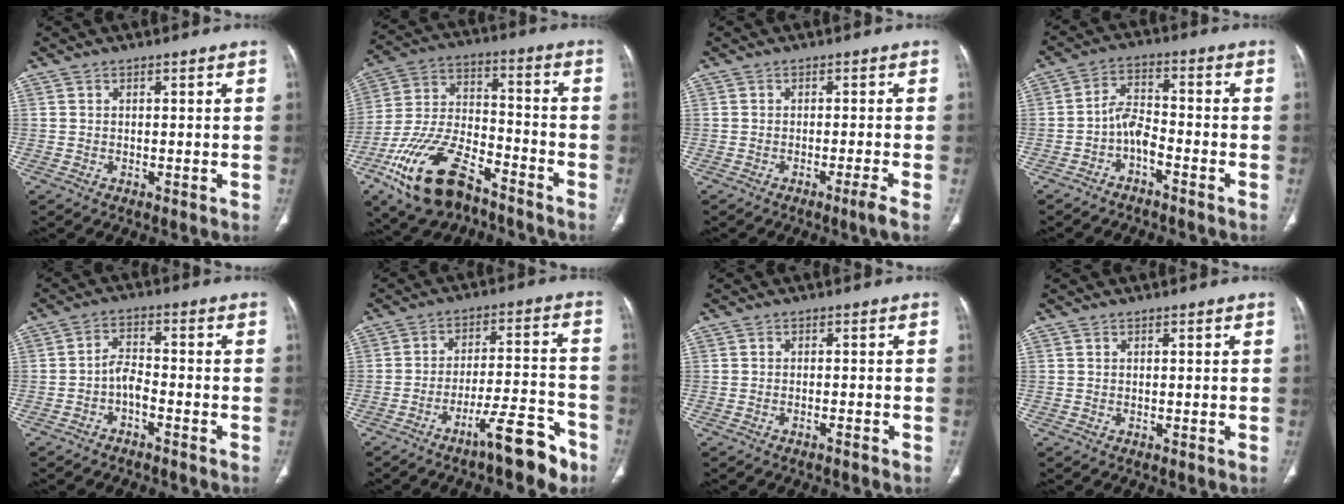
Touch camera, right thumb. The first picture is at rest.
{"total": 19.1, "force": [-11.6, 9.1, 12.1], "torque": [-0.237, 0.059, -0.210]}
{"total": 2.5, "force": [-1.5, -0.8, 1.9], "torque": [-0.045, -0.001, -0.028]}
{"total": 5.0, "force": [-2.8, 2.3, 3.5], "torque": [-0.063, 0.036, -0.056]}
{"total": 3.8, "force": [-2.2, 1.7, 2.6], "torque": [-0.046, 0.029, -0.043]}
{"total": 11.3, "force": [-7.8, 2.7, 7.8], "torque": [-0.117, 0.066, -0.124]}
{"total": 1.4, "force": [-1.1, 0.2, 0.8], "torque": [-0.022, 0.007, -0.013]}
{"total": 0.0}